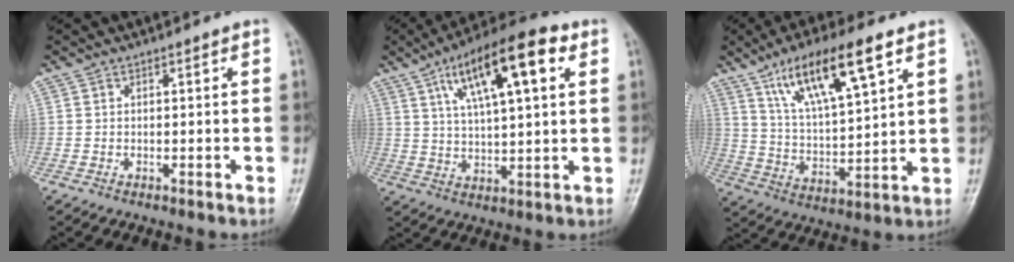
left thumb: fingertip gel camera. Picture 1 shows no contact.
{"total": 16.9, "force": [7.0, 5.4, 14.4], "torque": [-0.221, 0.002, 0.112]}
{"total": 16.2, "force": [8.8, 4.4, 13.0], "torque": [-0.217, -0.023, 0.165]}